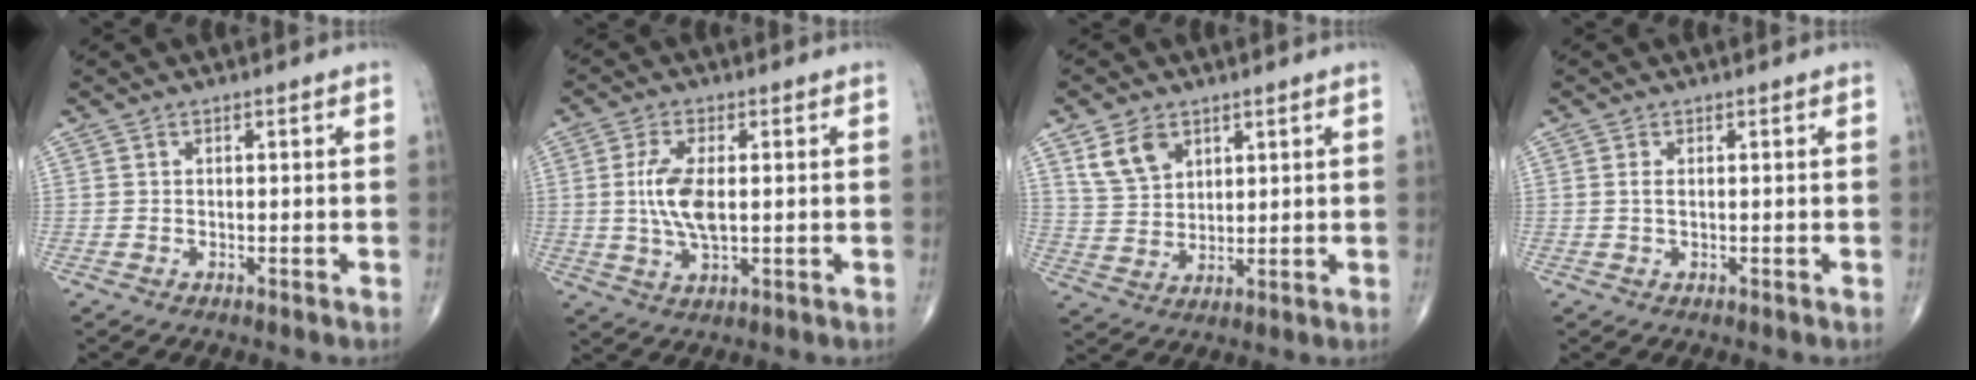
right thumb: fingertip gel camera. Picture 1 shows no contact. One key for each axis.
{"total": 8.2, "fx": 0.6, "fy": 3.6, "fz": 7.4, "tx": -0.156, "ty": -0.007, "tz": 0.013}
{"total": 7.3, "fx": 3.9, "fy": 4.8, "fz": 3.8, "tx": -0.056, "ty": -0.017, "tz": 0.082}
{"total": 1.3, "fx": 0.2, "fy": 0.6, "fz": 1.1, "tx": -0.027, "ty": 0.000, "tz": 0.007}